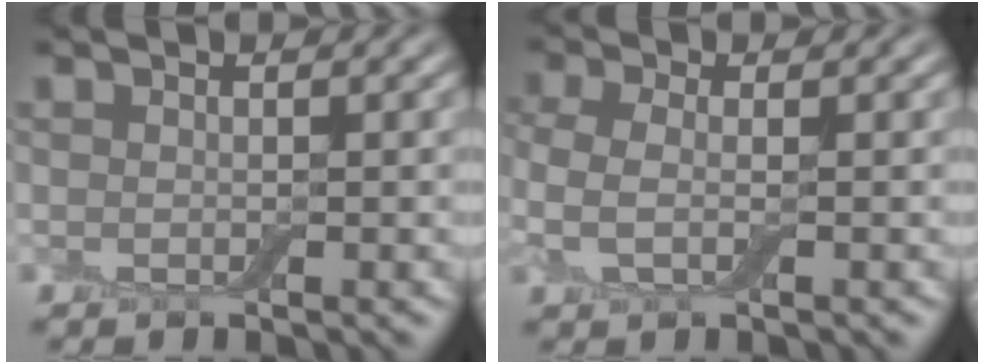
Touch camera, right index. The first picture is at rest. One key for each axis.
{"total": 2.9, "fx": -0.1, "fy": 1.4, "fz": 2.5, "tx": -0.067, "ty": 0.002, "tz": -0.011}